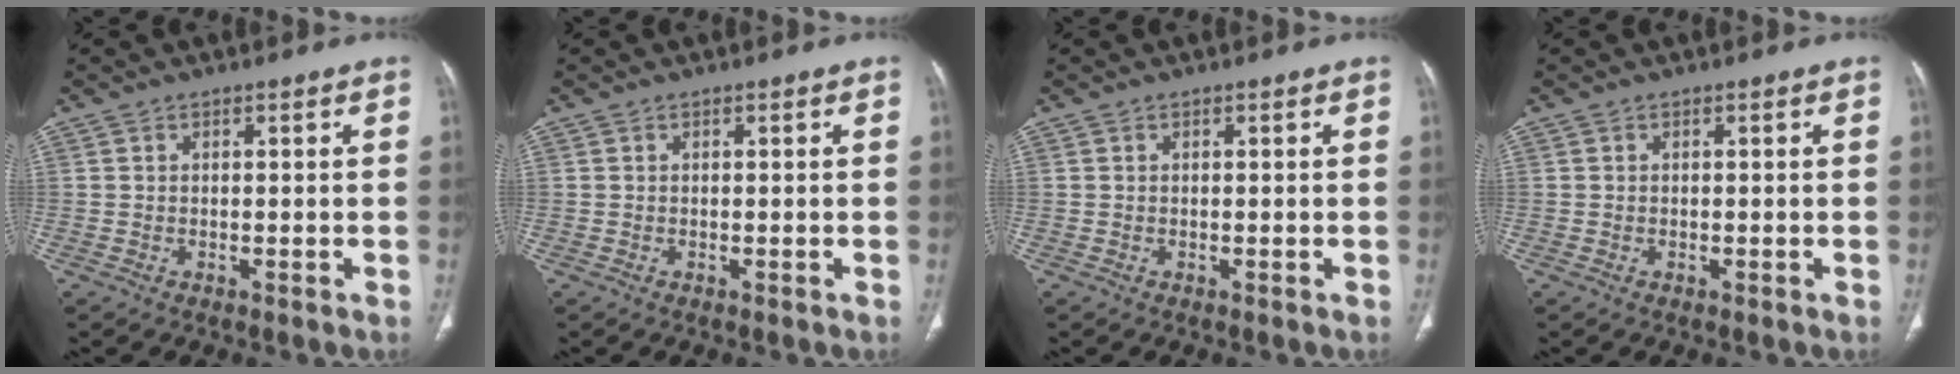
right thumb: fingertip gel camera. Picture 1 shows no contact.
{"total": 0.0}
{"total": 0.0}
{"total": 0.0}